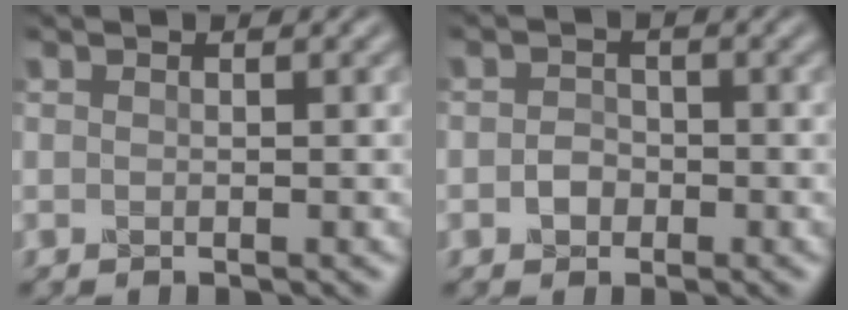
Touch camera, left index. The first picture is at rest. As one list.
[{"total": 1.0, "force": [-0.4, 0.9, 0.1], "torque": [-0.010, 0.007, -0.013]}]